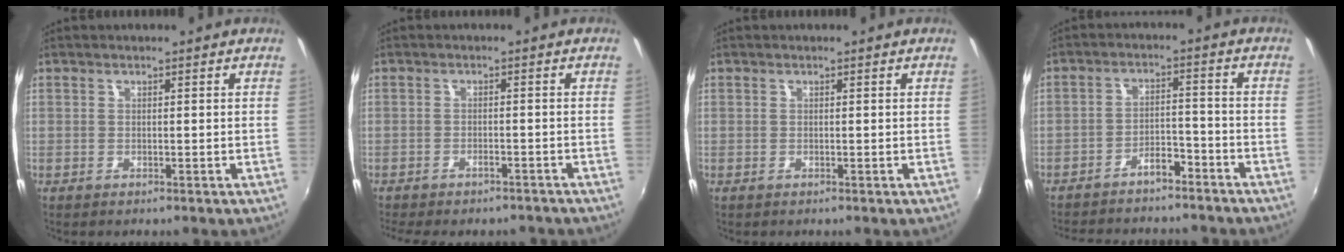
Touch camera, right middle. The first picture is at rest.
{"total": 7.6, "force": [-6.6, 2.3, 2.9], "torque": [-0.071, -0.014, -0.089]}
{"total": 0.0}
{"total": 11.7, "force": [-10.1, 3.7, 4.4], "torque": [-0.102, 0.021, -0.141]}